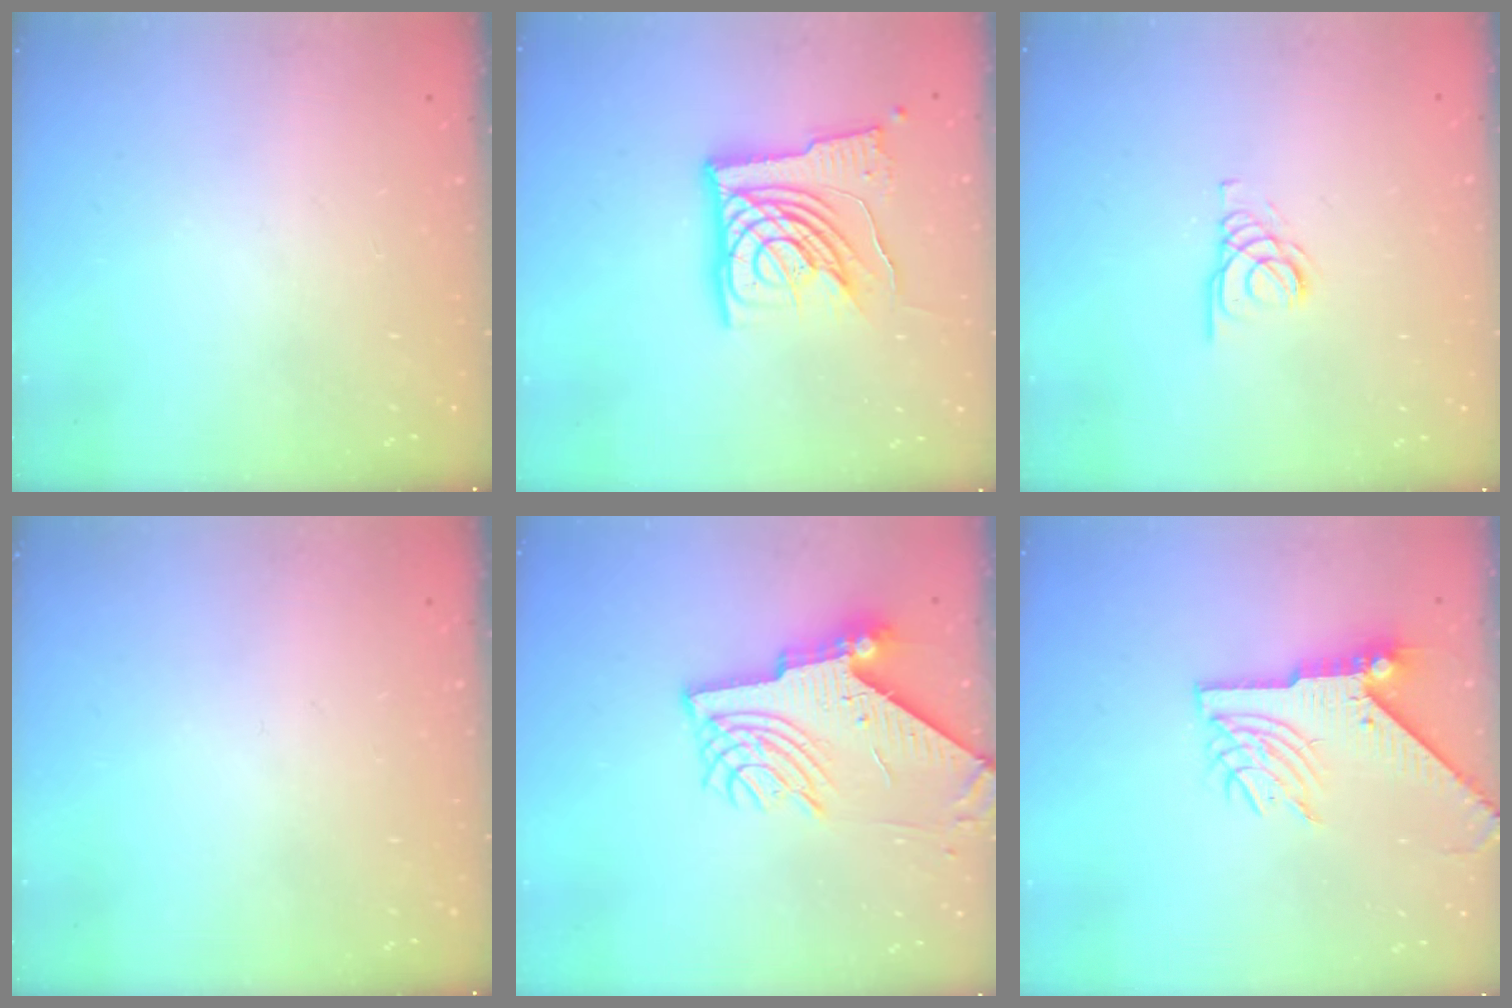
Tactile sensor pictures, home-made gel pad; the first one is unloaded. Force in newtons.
{"total": 15.6, "press": 15.5, "slide": 1.6}
{"total": 2.1, "press": 2.1, "slide": 0.2}
{"total": 0.0}
{"total": 9.7, "press": 9.7, "slide": 1.0}
{"total": 8.7, "press": 8.6, "slide": 1.2}